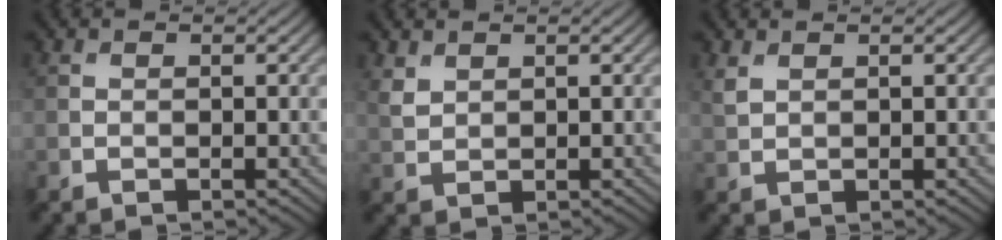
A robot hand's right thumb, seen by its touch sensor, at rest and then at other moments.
{"total": 1.9, "force": [1.3, 1.1, 0.8], "torque": [-0.027, -0.001, 0.033]}
{"total": 1.4, "force": [1.0, 0.6, 0.8], "torque": [-0.027, -0.001, 0.027]}